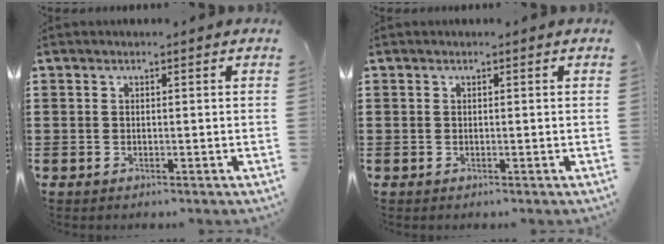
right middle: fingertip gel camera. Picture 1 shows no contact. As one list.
[{"total": 0.0}]